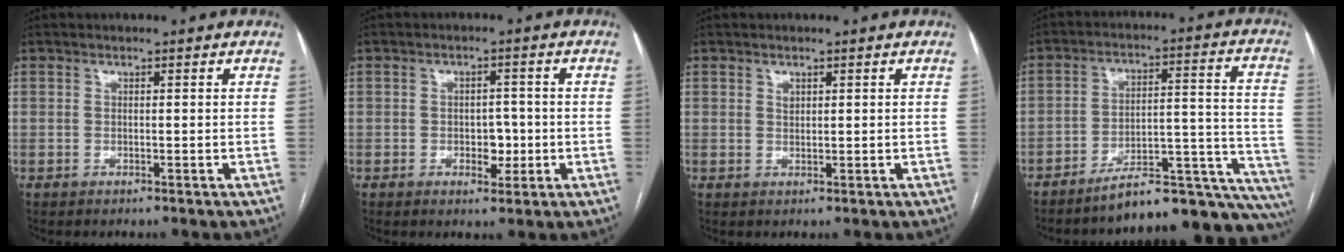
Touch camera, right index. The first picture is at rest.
{"total": 3.9, "force": [-1.0, 2.4, 2.9], "torque": [-0.035, 0.007, -0.008]}
{"total": 1.0, "force": [0.5, 0.8, 0.5], "torque": [-0.008, -0.002, 0.009]}
{"total": 20.6, "force": [-18.0, 3.1, 9.4], "torque": [-0.043, 0.059, -0.246]}